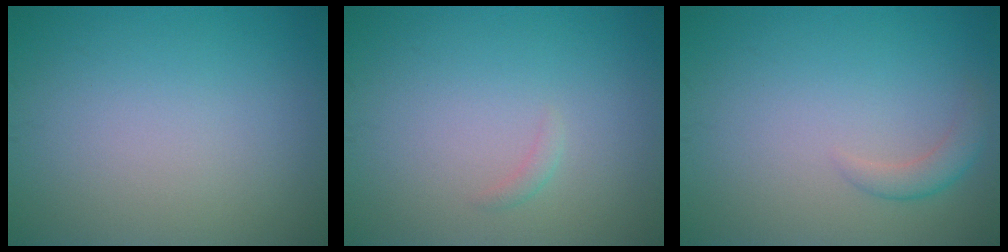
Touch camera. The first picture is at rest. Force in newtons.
{"total": 0.6, "press": 0.6, "slide": 0.0}
{"total": 1.6, "press": 1.6, "slide": 0.1}